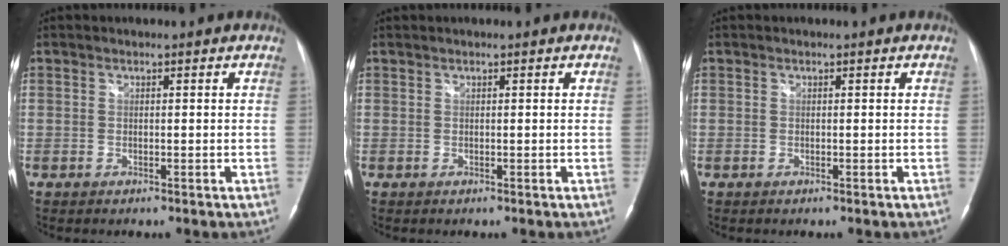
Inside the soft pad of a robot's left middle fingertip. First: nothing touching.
{"total": 0.0}
{"total": 0.0}